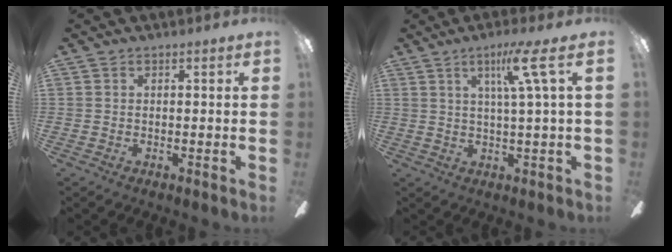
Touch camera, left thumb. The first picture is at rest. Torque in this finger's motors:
{"motor_torque": [-0.24, -0.01, -0.39, 0.08, 0.03]}